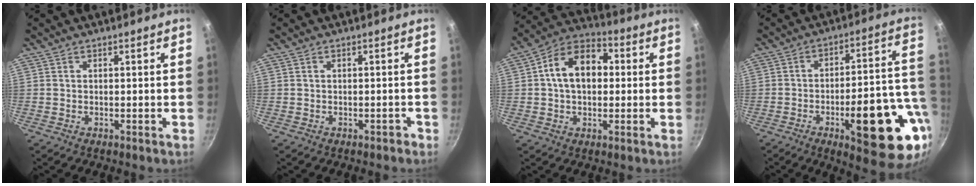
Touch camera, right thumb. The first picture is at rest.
{"total": 0.9, "force": [-0.6, 0.6, 0.4], "torque": [0.006, 0.018, 0.004]}
{"total": 13.2, "force": [1.5, 9.1, 9.5], "torque": [-0.121, 0.029, 0.006]}
{"total": 22.0, "force": [-7.3, 7.1, 19.5], "torque": [-0.225, 0.024, -0.097]}